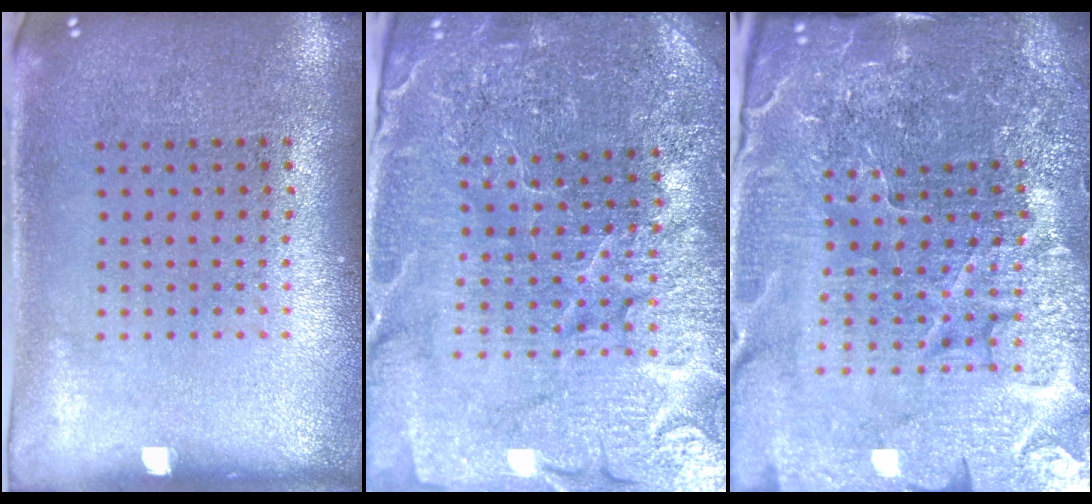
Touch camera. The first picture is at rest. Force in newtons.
{"total": 5.4, "press": 4.9, "slide": 2.1}
{"total": 6.5, "press": 5.8, "slide": 3.0}